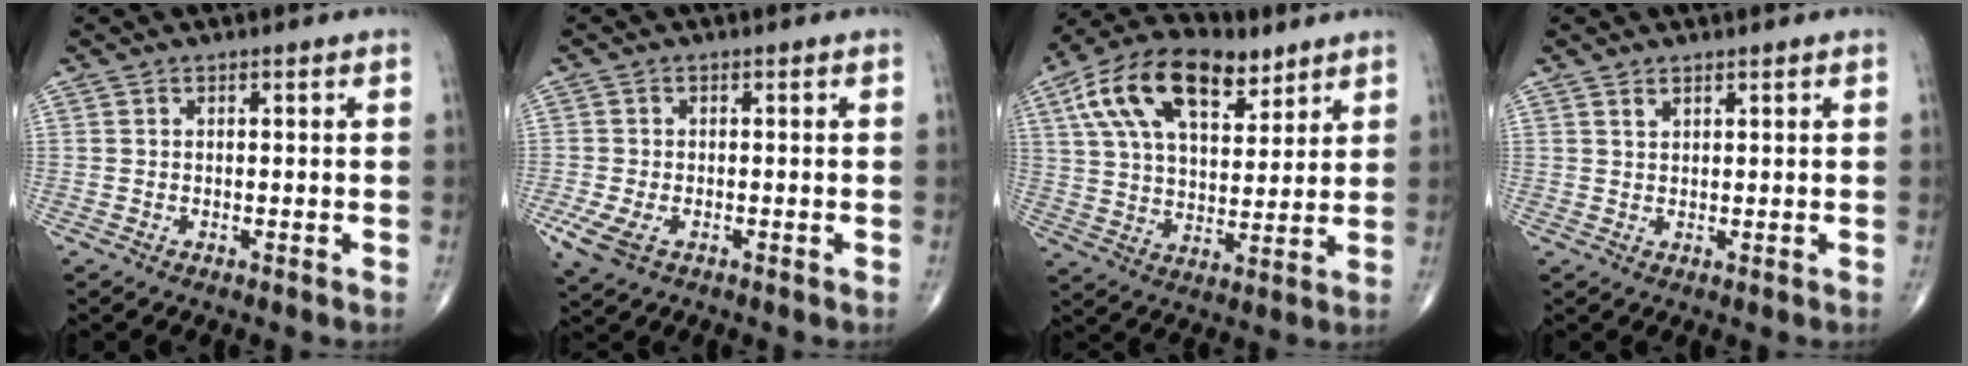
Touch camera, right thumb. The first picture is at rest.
{"total": 4.9, "force": [-1.8, 2.8, 3.6], "torque": [-0.086, -0.006, -0.030]}
{"total": 19.4, "force": [9.7, 10.0, 13.5], "torque": [-0.219, -0.011, 0.172]}
{"total": 1.2, "force": [1.0, 0.5, 0.6], "torque": [-0.006, -0.004, 0.018]}